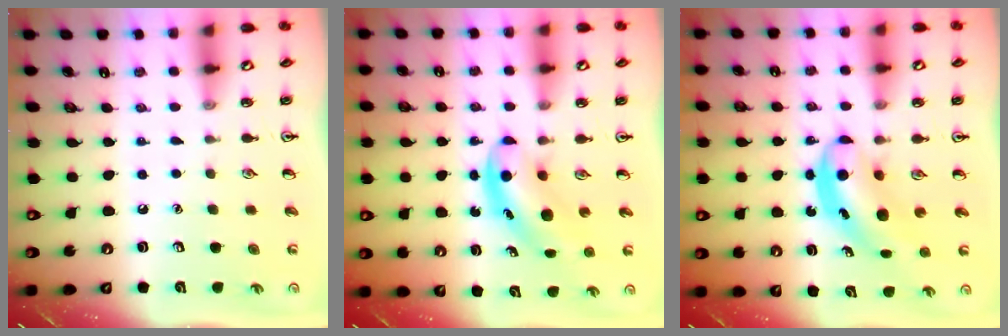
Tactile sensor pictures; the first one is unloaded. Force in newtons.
{"total": 5.5, "press": 5.5, "slide": 0.7}
{"total": 6.6, "press": 6.5, "slide": 0.8}